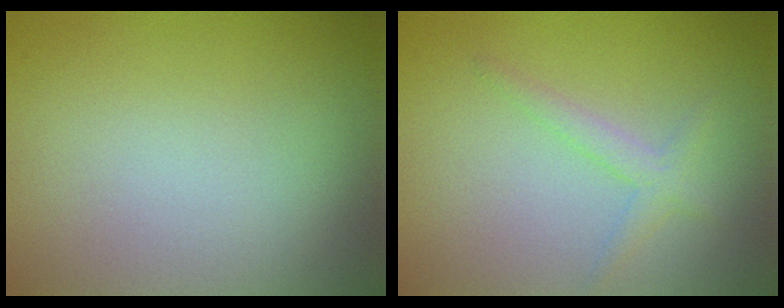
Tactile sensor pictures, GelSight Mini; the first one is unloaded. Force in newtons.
{"total": 1.6, "press": 1.6, "slide": 0.1}